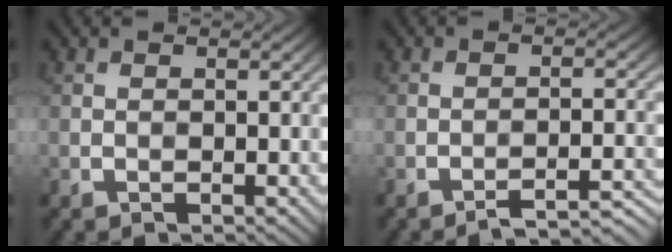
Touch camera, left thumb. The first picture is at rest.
{"total": 5.0, "force": [-4.1, 0.6, 2.8], "torque": [-0.041, 0.016, -0.061]}